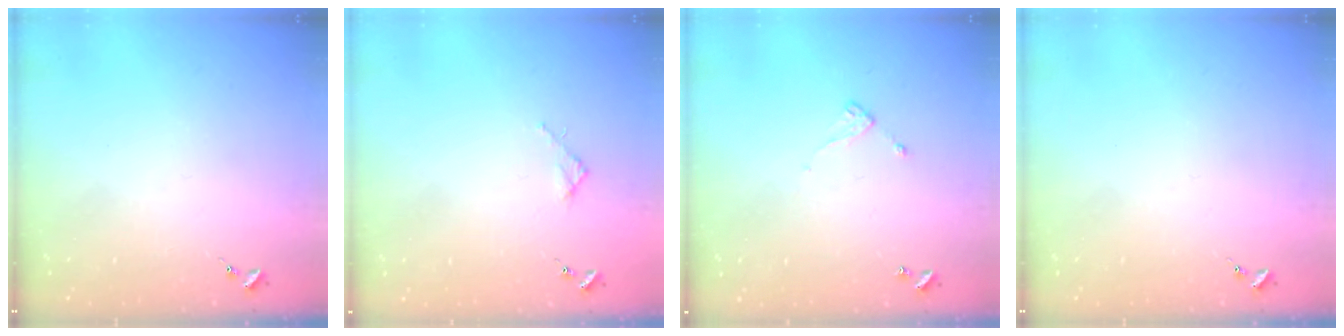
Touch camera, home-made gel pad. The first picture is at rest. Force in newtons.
{"total": 2.7, "press": 2.7, "slide": 0.3}
{"total": 5.8, "press": 5.8, "slide": 0.5}
{"total": 0.0}